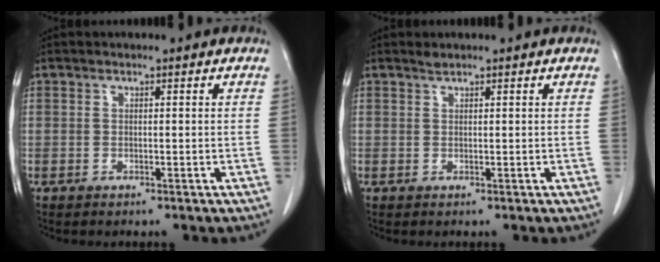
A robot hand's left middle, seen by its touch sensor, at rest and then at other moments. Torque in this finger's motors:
{"motor_torque": [0.06, -0.05, -0.04, 0.01]}